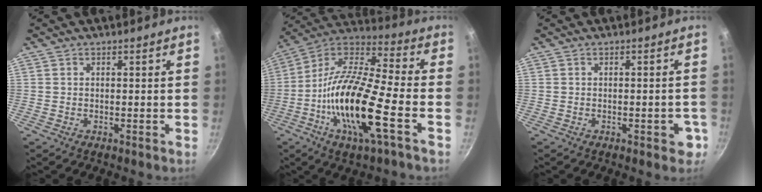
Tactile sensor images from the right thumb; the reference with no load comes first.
{"total": 20.5, "force": [-6.5, 5.1, 18.8], "torque": [-0.347, 0.029, -0.142]}
{"total": 3.9, "force": [-1.5, 1.8, 3.1], "torque": [-0.019, 0.008, -0.021]}